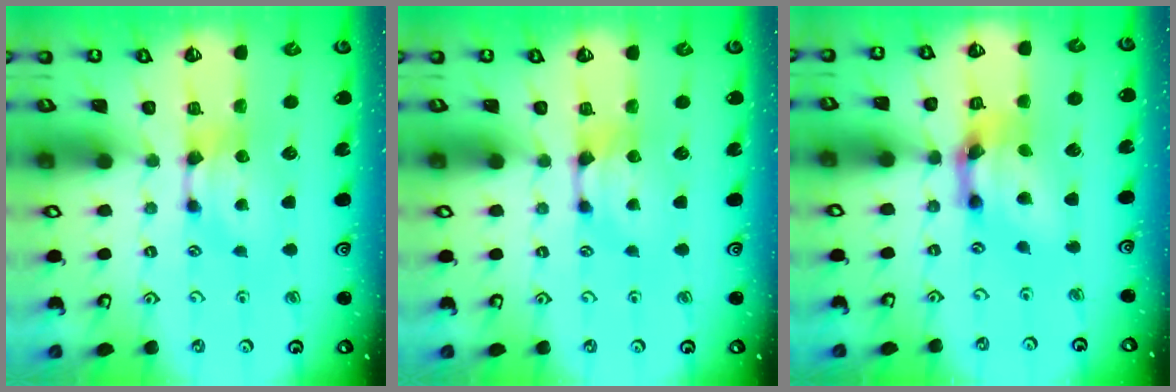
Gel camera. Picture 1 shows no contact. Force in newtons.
{"total": 1.1, "press": 0.4, "slide": 1.0}
{"total": 7.7, "press": 7.2, "slide": 2.8}